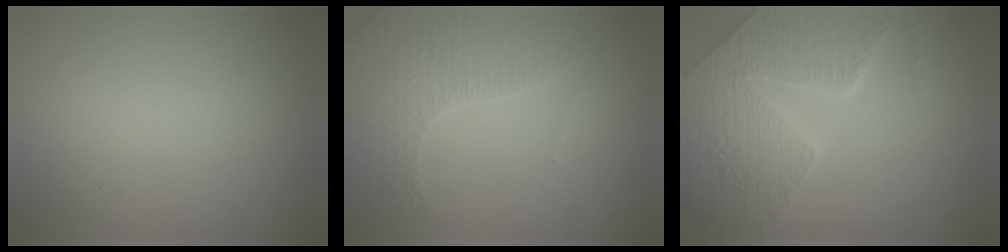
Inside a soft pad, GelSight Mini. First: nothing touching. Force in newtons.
{"total": 4.4, "press": 3.3, "slide": 2.9}
{"total": 8.6, "press": 6.2, "slide": 5.9}